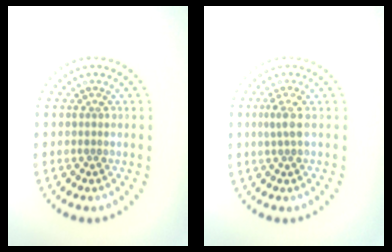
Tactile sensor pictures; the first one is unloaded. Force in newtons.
{"total": 1.3, "press": 1.3, "slide": 0.5}